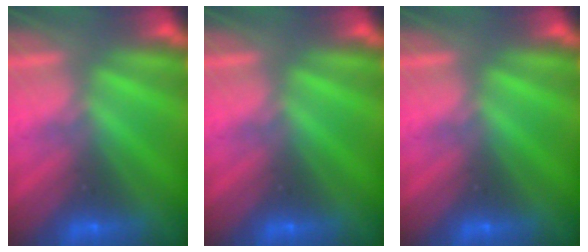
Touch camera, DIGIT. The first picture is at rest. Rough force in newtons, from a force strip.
{"total": 0.0}
{"total": 0.0}